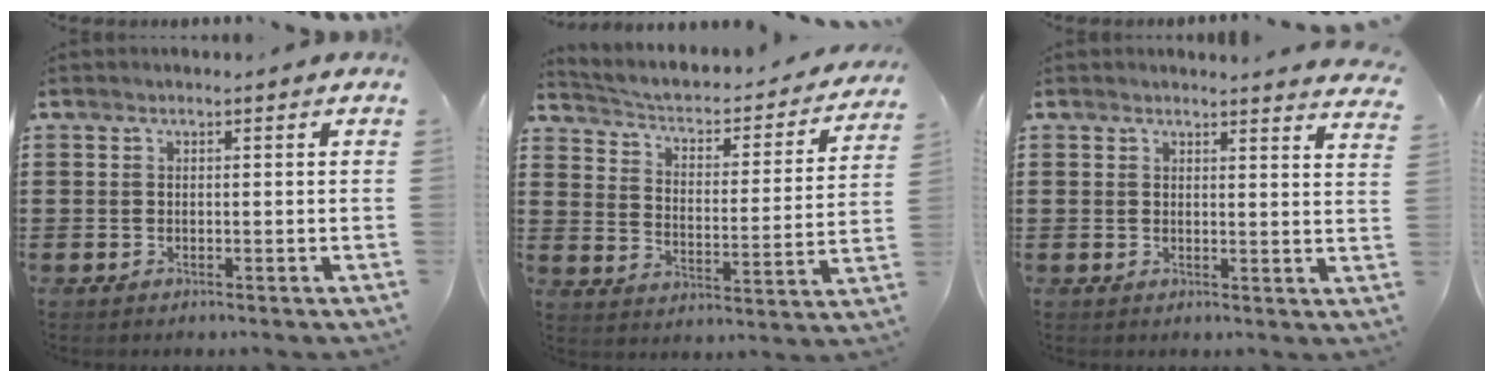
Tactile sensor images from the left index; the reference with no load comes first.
{"total": 2.5, "force": [1.8, 1.0, 1.3], "torque": [-0.042, -0.025, 0.019]}
{"total": 2.6, "force": [2.5, -0.3, 0.3], "torque": [-0.007, -0.015, 0.047]}